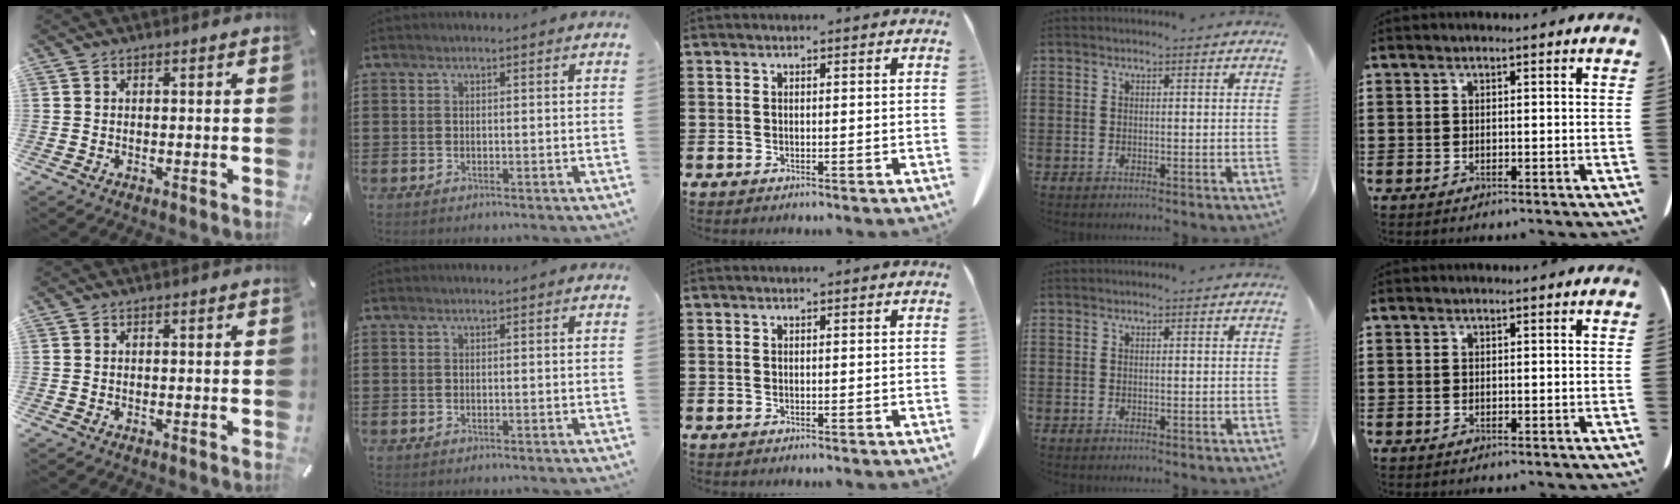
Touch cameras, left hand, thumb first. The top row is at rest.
{}